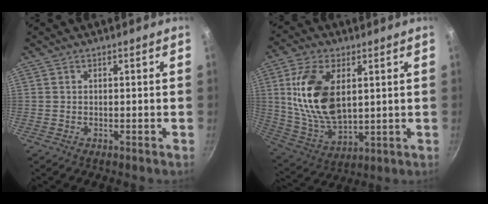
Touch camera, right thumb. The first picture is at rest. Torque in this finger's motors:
{"motor_torque": [-1.08, 1.90, 1.61, 0.55, 0.43]}